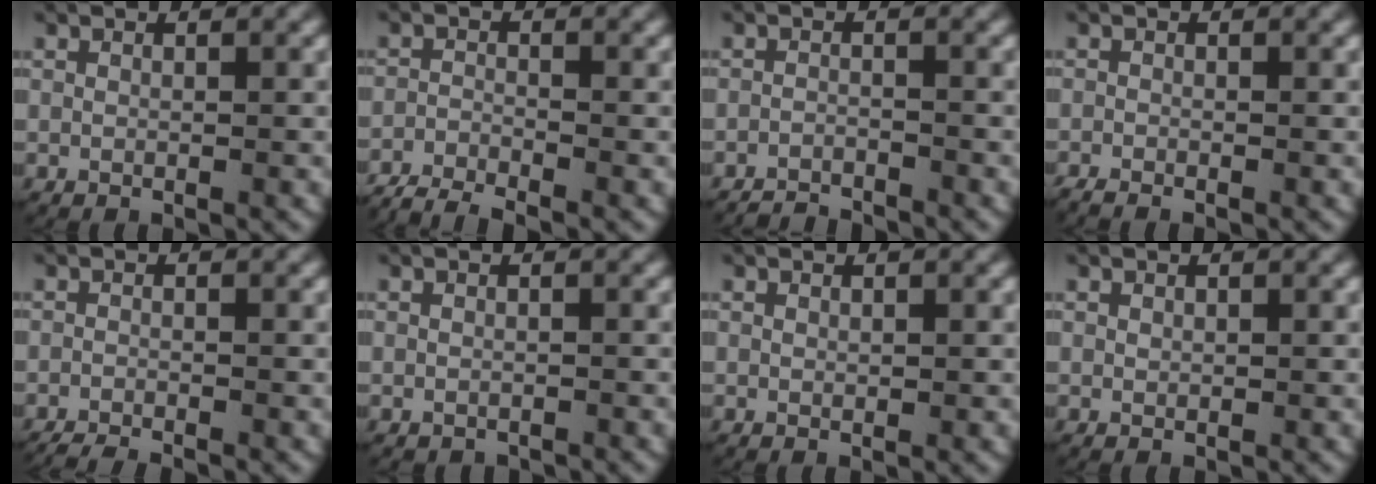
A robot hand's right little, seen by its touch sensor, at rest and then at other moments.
{"total": 5.0, "force": [-4.6, 1.6, 1.3], "torque": [-0.030, -0.019, -0.070]}
{"total": 3.1, "force": [-3.1, 0.7, 0.3], "torque": [-0.010, -0.014, -0.051]}
{"total": 1.6, "force": [-1.5, 0.5, 0.4], "torque": [-0.011, -0.008, -0.024]}
{"total": 3.6, "force": [-3.4, 0.9, 0.8], "torque": [-0.019, -0.014, -0.049]}
{"total": 0.8, "force": [-0.8, 0.3, -0.1], "torque": [-0.001, -0.004, -0.008]}
{"total": 0.0}
{"total": 0.0}